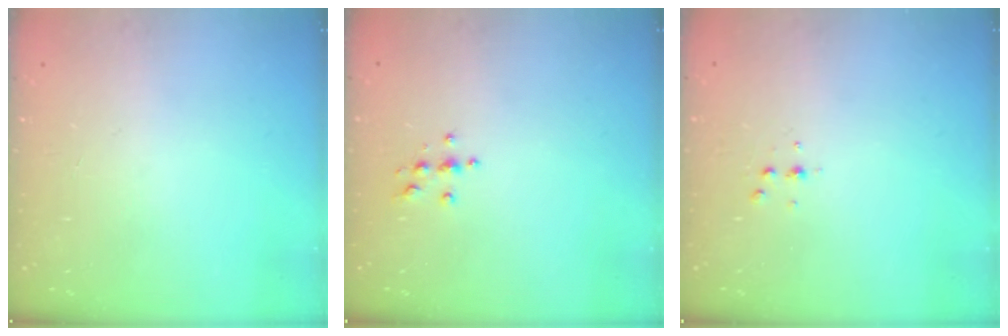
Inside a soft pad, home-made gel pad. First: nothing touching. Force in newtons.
{"total": 3.9, "press": 3.8, "slide": 0.5}
{"total": 3.5, "press": 3.5, "slide": 0.5}